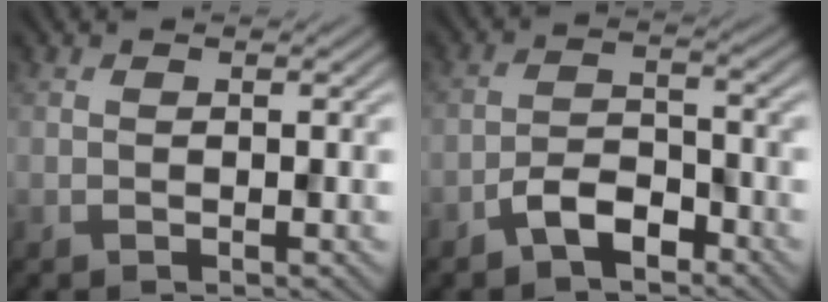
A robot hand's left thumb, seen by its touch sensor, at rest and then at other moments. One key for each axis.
{"total": 4.5, "fx": -3.1, "fy": 2.0, "fz": 2.6, "tx": -0.043, "ty": 0.006, "tz": -0.068}